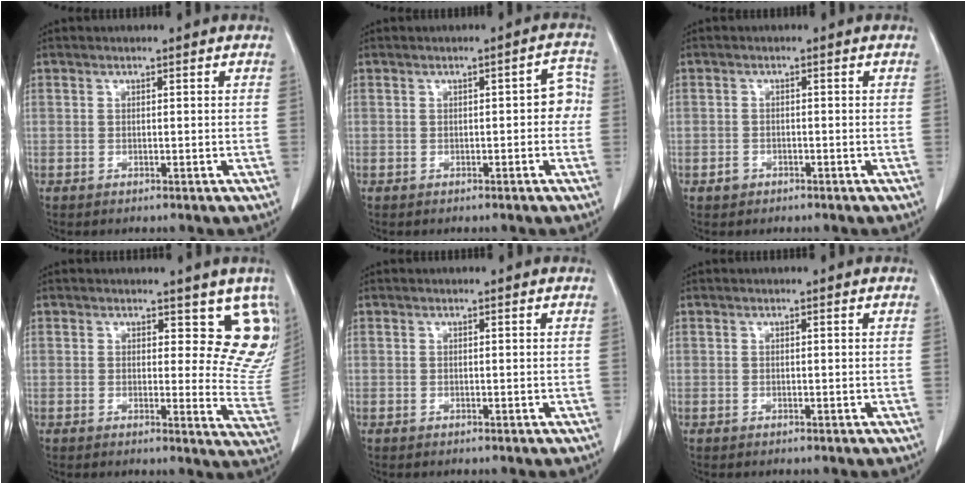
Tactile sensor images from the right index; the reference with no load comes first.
{"total": 3.7, "force": [-0.3, 1.6, 3.4], "torque": [-0.029, 0.020, -0.006]}
{"total": 1.4, "force": [-0.8, 1.1, 0.2], "torque": [-0.004, 0.005, -0.013]}
{"total": 10.3, "force": [7.5, 4.9, 5.1], "torque": [-0.025, -0.032, 0.063]}
{"total": 0.0}
{"total": 0.0}